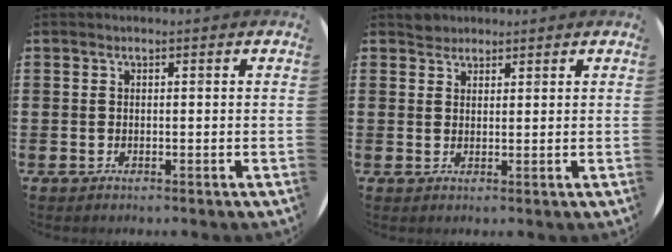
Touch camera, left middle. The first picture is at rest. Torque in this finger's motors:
{"motor_torque": [0.28, -0.22, 0.01, -0.01]}